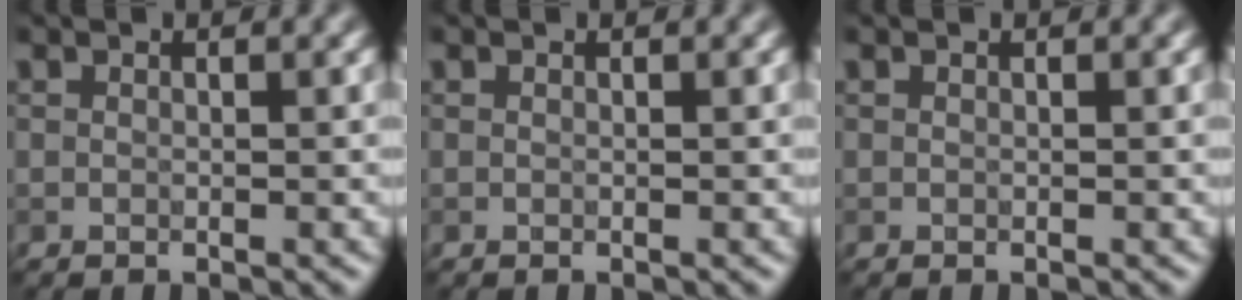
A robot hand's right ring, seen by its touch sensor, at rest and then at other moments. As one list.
[{"total": 0.0}, {"total": 0.0}]